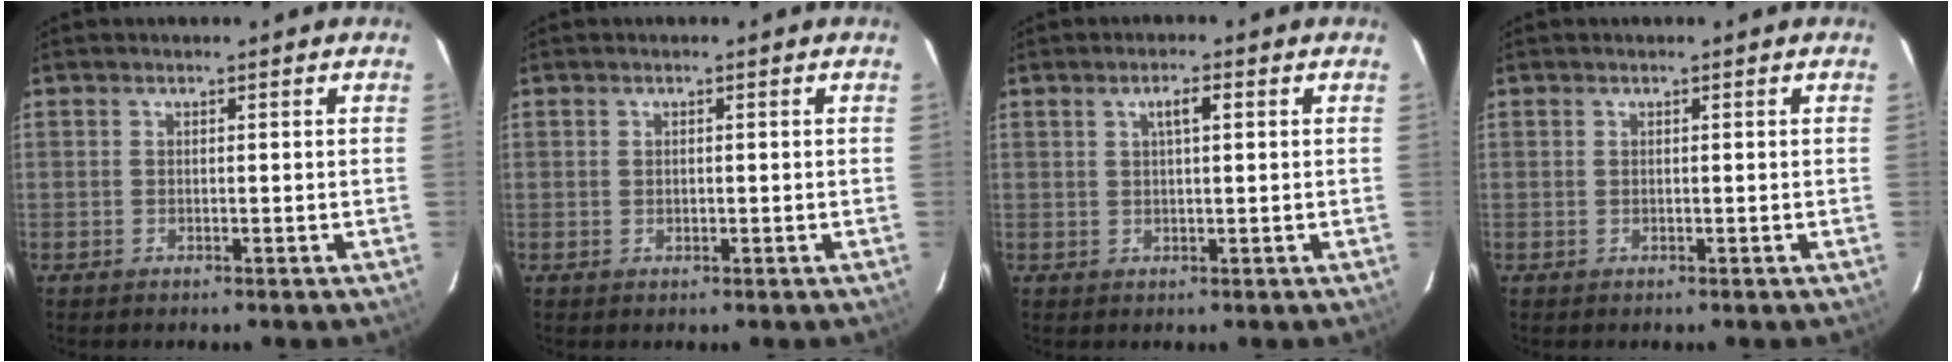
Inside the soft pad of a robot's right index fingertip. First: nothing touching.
{"total": 0.5, "force": [0.0, 0.5, 0.1], "torque": [0.003, 0.000, 0.002]}
{"total": 2.6, "force": [0.9, 0.5, 2.3], "torque": [-0.043, 0.007, 0.017]}
{"total": 0.0}